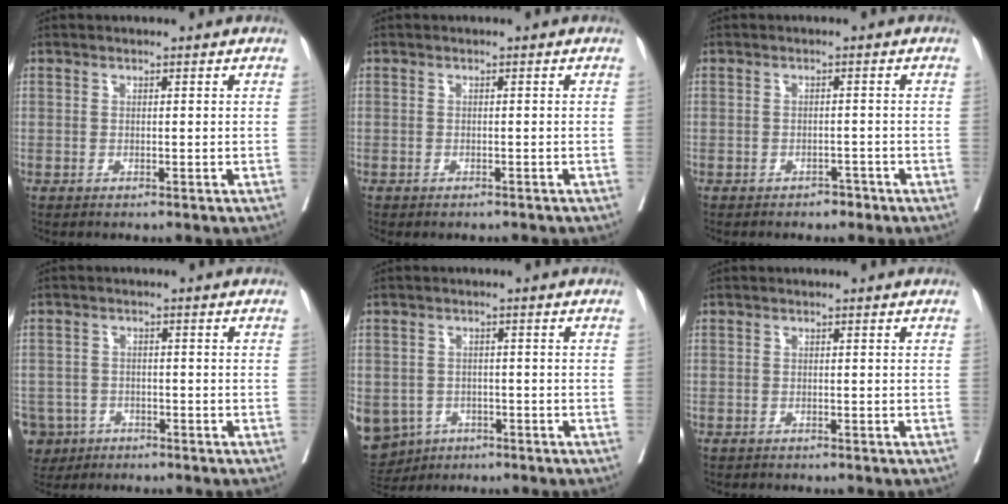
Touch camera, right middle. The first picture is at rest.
{"total": 1.7, "force": [-1.5, 0.6, 0.4], "torque": [-0.009, -0.004, -0.021]}
{"total": 1.6, "force": [-1.2, 0.7, 0.6], "torque": [-0.010, 0.001, -0.015]}
{"total": 7.3, "force": [-4.3, 5.8, 1.3], "torque": [-0.042, 0.001, -0.069]}
{"total": 13.1, "force": [-6.2, 10.8, 4.2], "torque": [-0.135, -0.005, -0.077]}
{"total": 0.8, "force": [-0.8, 0.2, 0.1], "torque": [-0.013, -0.003, -0.013]}